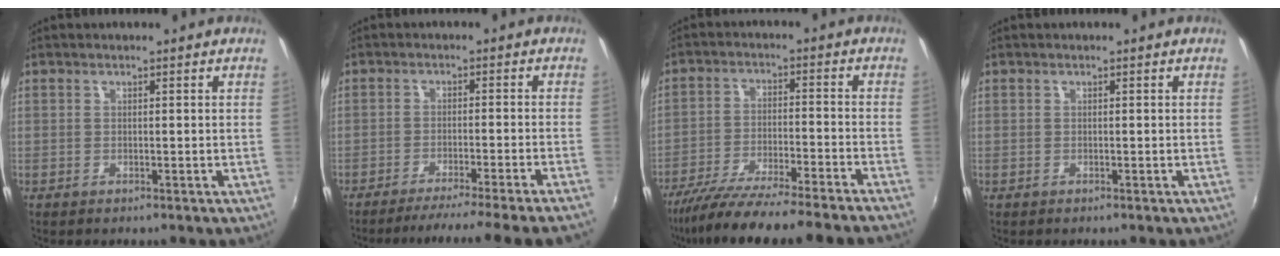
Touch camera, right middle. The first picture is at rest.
{"total": 13.1, "force": [-11.5, -3.8, 5.0], "torque": [-0.081, -0.019, -0.166]}
{"total": 16.8, "force": [-14.7, -1.7, 7.9], "torque": [-0.155, -0.044, -0.235]}
{"total": 0.0}